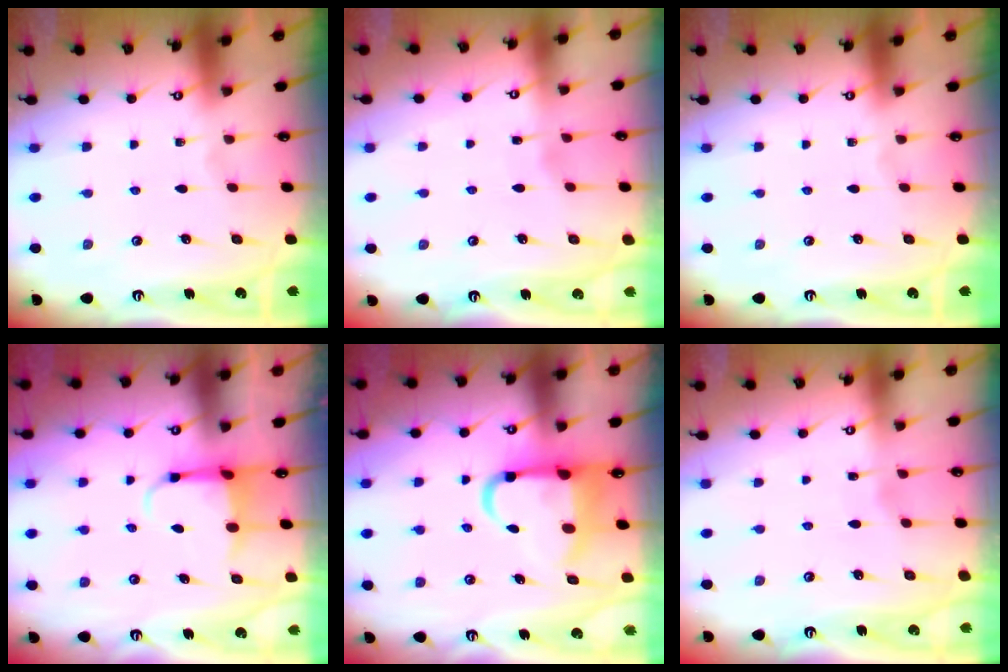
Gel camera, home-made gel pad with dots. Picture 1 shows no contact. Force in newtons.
{"total": 2.5, "press": 2.5, "slide": 0.2}
{"total": 0.0}
{"total": 3.9, "press": 3.7, "slide": 1.1}
{"total": 8.2, "press": 8.0, "slide": 1.7}
{"total": 2.5, "press": 2.5, "slide": 0.2}